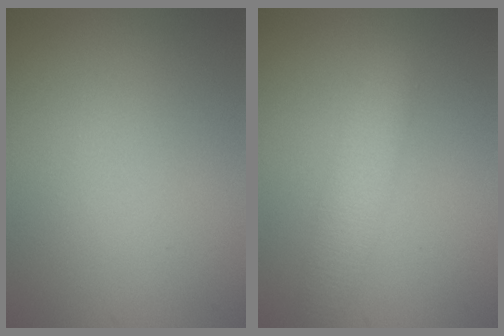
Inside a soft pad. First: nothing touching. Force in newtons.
{"total": 2.9, "press": 2.9, "slide": 0.1}